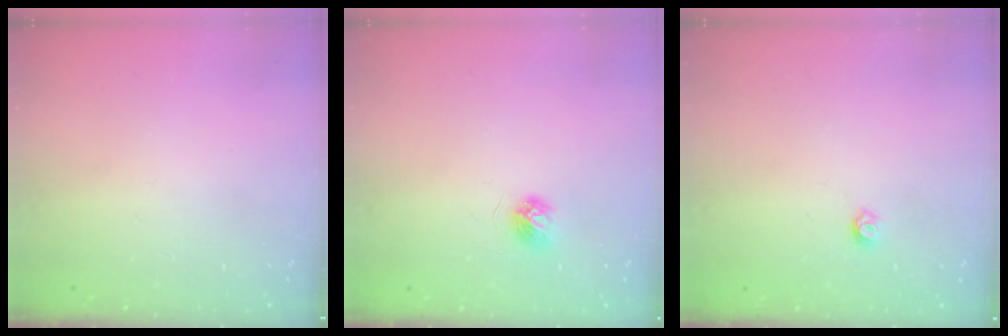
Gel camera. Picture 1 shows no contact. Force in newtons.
{"total": 4.6, "press": 4.6, "slide": 0.5}
{"total": 3.2, "press": 3.2, "slide": 0.3}